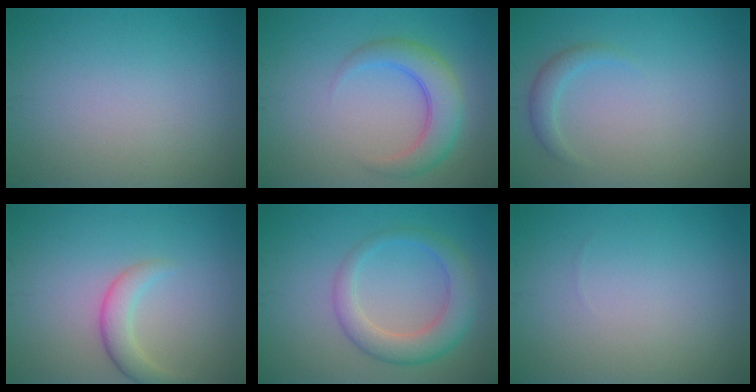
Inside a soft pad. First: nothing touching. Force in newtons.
{"total": 4.3, "press": 4.3, "slide": 0.2}
{"total": 1.5, "press": 1.5, "slide": 0.1}
{"total": 2.6, "press": 2.6, "slide": 0.2}
{"total": 4.3, "press": 4.3, "slide": 0.3}
{"total": 0.0}